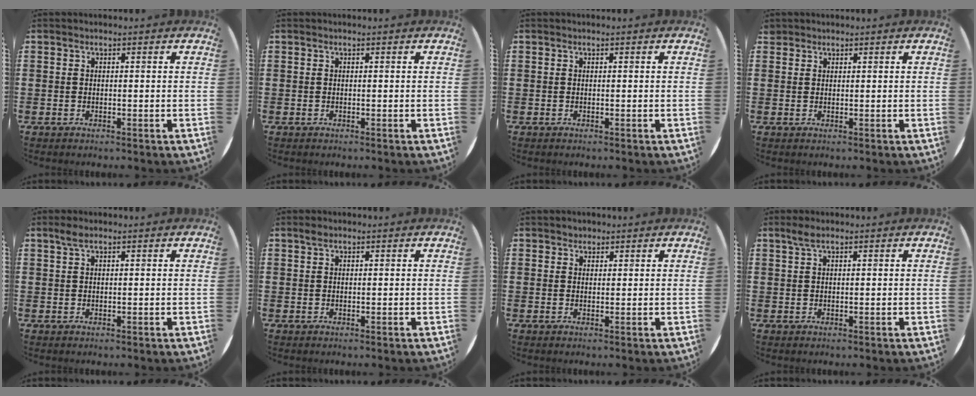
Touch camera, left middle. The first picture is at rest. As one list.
[{"total": 0.0}, {"total": 0.0}, {"total": 0.8, "force": [0.8, 0.3, -0.1], "torque": [0.000, 0.002, 0.016]}, {"total": 1.3, "force": [0.8, 0.4, 0.9], "torque": [-0.019, 0.005, 0.013]}, {"total": 0.7, "force": [0.5, 0.3, 0.3], "torque": [-0.007, 0.004, 0.008]}, {"total": 1.1, "force": [1.0, 0.4, -0.1], "torque": [0.008, -0.001, 0.017]}, {"total": 1.4, "force": [0.9, 0.3, 1.0], "torque": [-0.022, 0.004, 0.016]}]